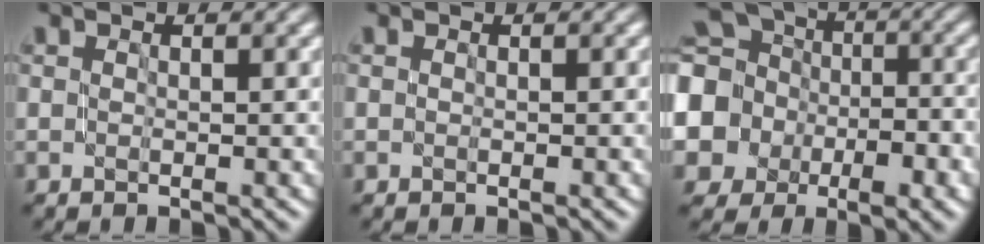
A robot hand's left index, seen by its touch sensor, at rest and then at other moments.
{"total": 0.0}
{"total": 11.7, "force": [-2.3, 9.9, 5.6], "torque": [-0.137, 0.002, -0.072]}